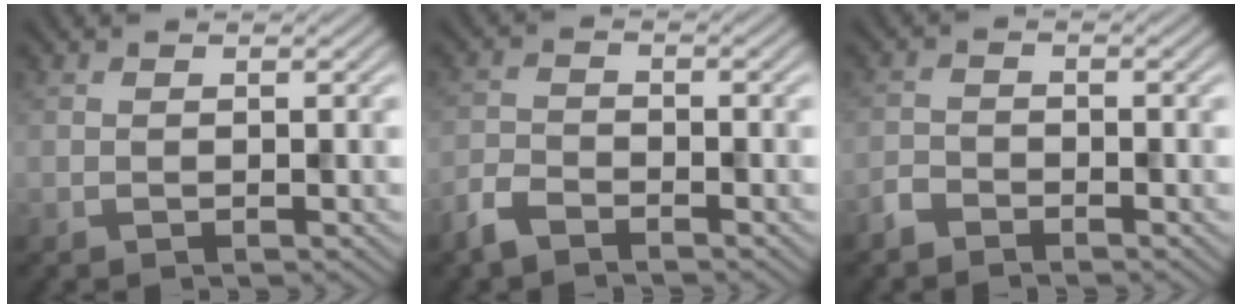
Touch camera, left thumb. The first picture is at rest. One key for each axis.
{"total": 3.3, "fx": -2.7, "fy": 1.1, "fz": 1.5, "tx": -0.035, "ty": -0.006, "tz": -0.069}
{"total": 2.0, "fx": -1.9, "fy": 0.6, "fz": 0.5, "tx": -0.012, "ty": -0.002, "tz": -0.047}